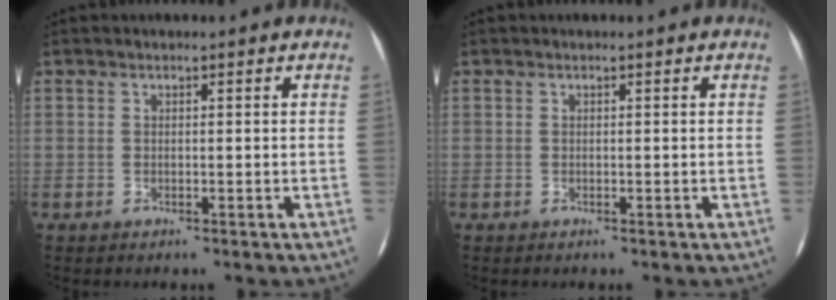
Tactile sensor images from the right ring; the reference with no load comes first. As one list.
[{"total": 0.0}]